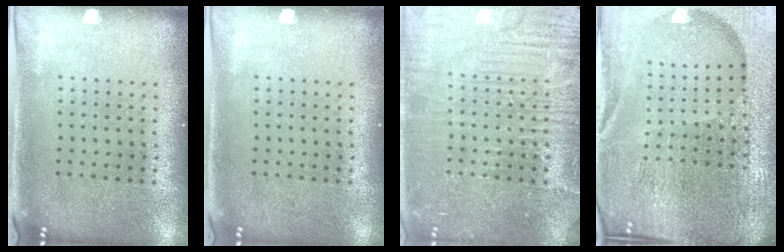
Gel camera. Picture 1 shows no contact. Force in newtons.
{"total": 0.0}
{"total": 6.7, "press": 6.7, "slide": 0.9}
{"total": 6.7, "press": 5.8, "slide": 3.3}